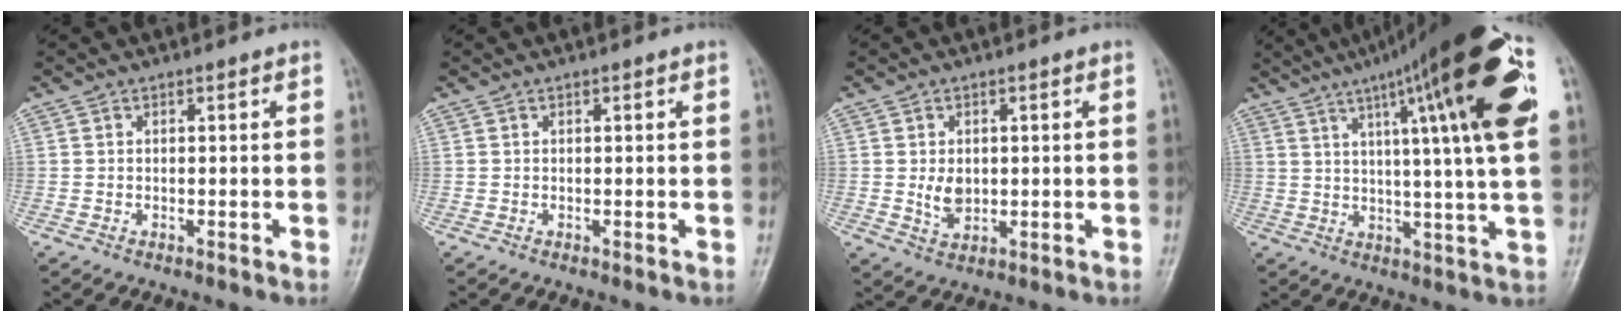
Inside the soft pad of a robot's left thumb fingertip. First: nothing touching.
{"total": 0.6, "force": [0.2, 0.2, 0.5], "torque": [-0.007, 0.003, 0.003]}
{"total": 4.1, "force": [0.2, 3.0, 2.8], "torque": [-0.038, -0.006, 0.010]}
{"total": 24.9, "force": [10.3, 2.9, 22.5], "torque": [-0.326, -0.002, 0.144]}